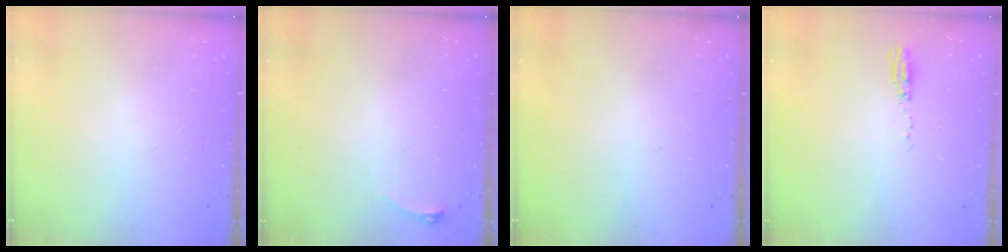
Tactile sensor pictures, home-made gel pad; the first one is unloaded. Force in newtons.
{"total": 2.9, "press": 2.6, "slide": 1.5}
{"total": 0.0}
{"total": 3.9, "press": 3.7, "slide": 1.2}